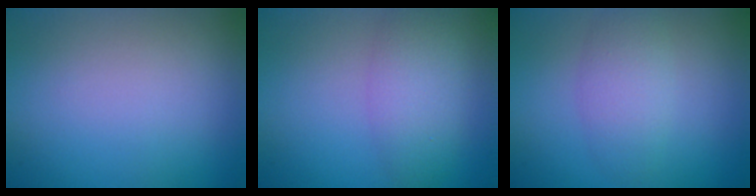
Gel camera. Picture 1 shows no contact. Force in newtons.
{"total": 3.6, "press": 3.6, "slide": 0.1}
{"total": 2.9, "press": 2.9, "slide": 0.1}